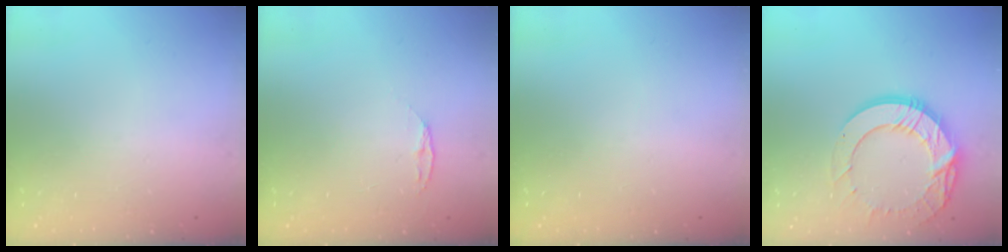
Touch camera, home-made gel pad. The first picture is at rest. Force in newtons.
{"total": 4.1, "press": 4.1, "slide": 0.5}
{"total": 0.0}
{"total": 15.4, "press": 15.4, "slide": 0.9}